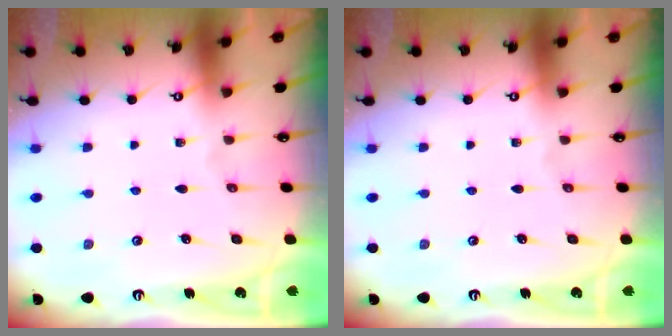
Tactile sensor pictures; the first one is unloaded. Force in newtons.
{"total": 0.0}